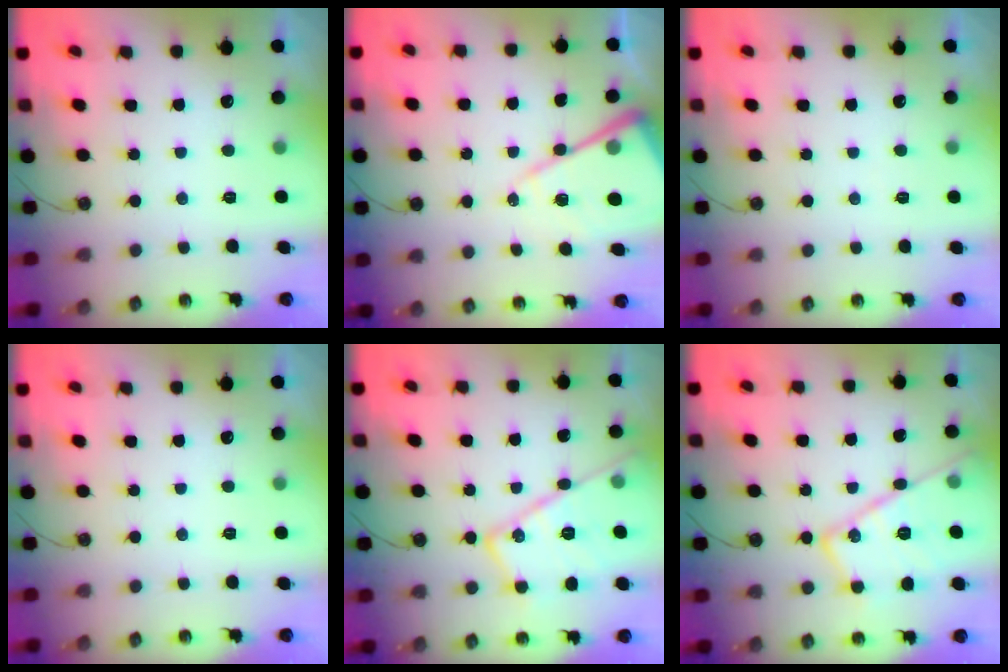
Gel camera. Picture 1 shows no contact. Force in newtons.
{"total": 15.5, "press": 15.4, "slide": 1.5}
{"total": 3.1, "press": 3.0, "slide": 0.5}
{"total": 0.0}
{"total": 19.8, "press": 19.8, "slide": 1.3}
{"total": 19.8, "press": 19.8, "slide": 1.3}